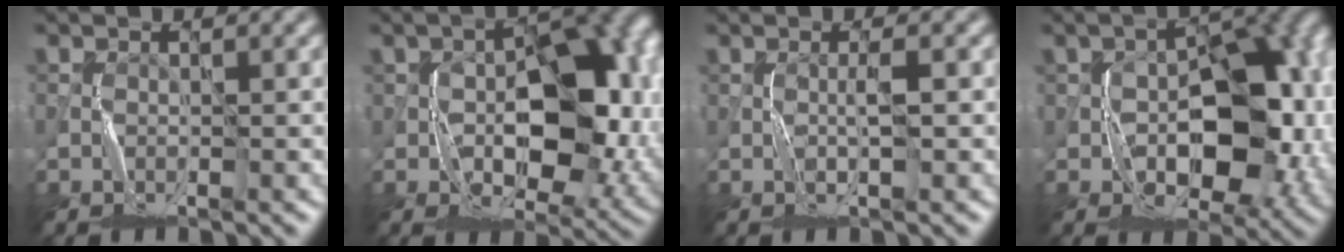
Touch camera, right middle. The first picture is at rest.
{"total": 11.5, "force": [-1.3, 6.7, 9.3], "torque": [-0.116, 0.007, -0.020]}
{"total": 1.2, "force": [0.1, 0.0, 1.2], "torque": [-0.020, 0.001, -0.001]}
{"total": 11.8, "force": [-2.0, 7.1, 9.2], "torque": [-0.099, 0.007, -0.030]}